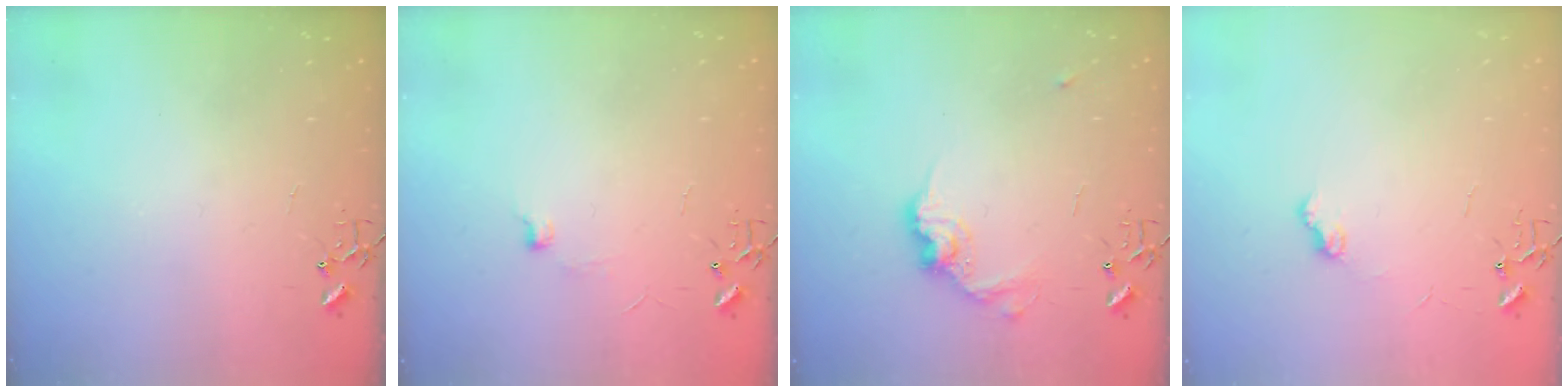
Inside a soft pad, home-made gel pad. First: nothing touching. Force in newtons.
{"total": 5.6, "press": 5.6, "slide": 0.7}
{"total": 11.8, "press": 11.8, "slide": 0.6}
{"total": 6.4, "press": 6.4, "slide": 0.8}